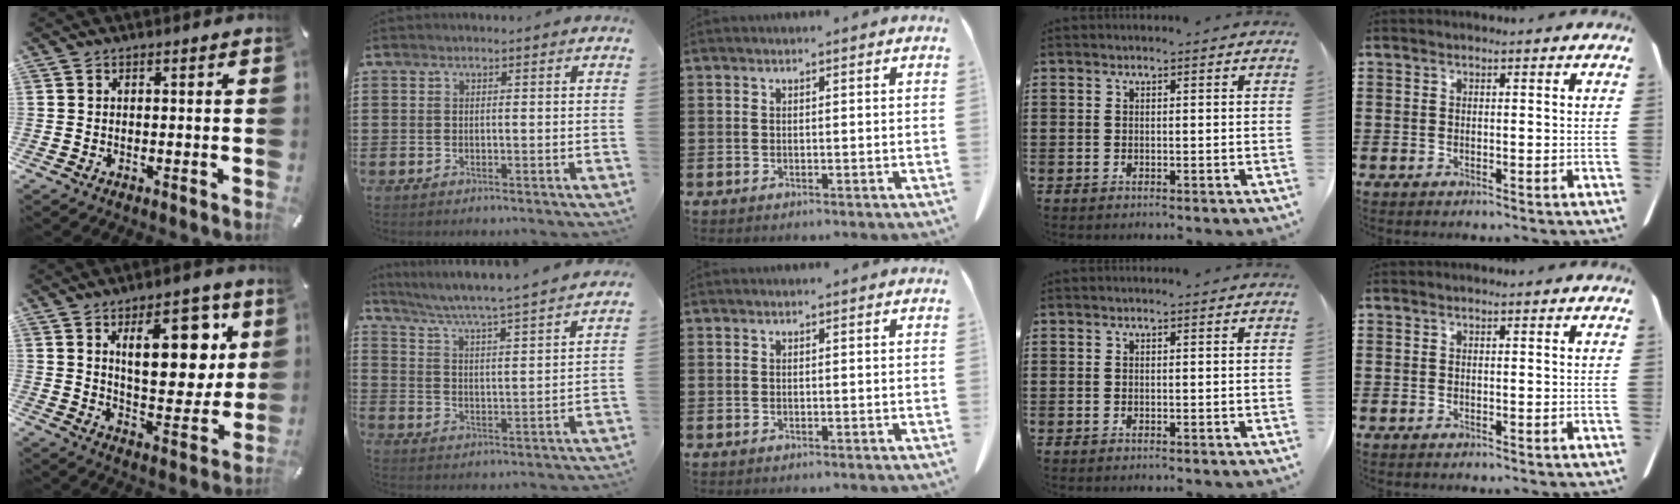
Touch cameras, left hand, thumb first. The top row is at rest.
{"thumb": {"total": 17.8, "force": [7.3, 8.5, 13.8], "torque": [-0.188, -0.022, 0.115]}, "index": {"total": 4.4, "force": [3.9, -1.1, 1.6], "torque": [-0.052, -0.041, 0.056]}}